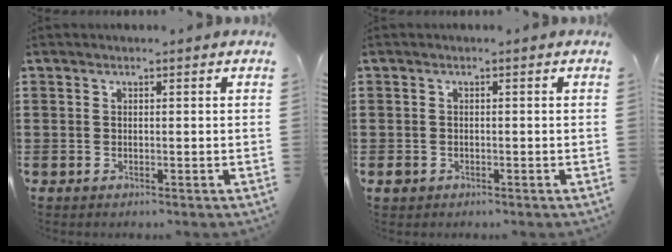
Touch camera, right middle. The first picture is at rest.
{"total": 1.2, "force": [-0.7, 0.9, 0.1], "torque": [-0.005, 0.001, -0.017]}